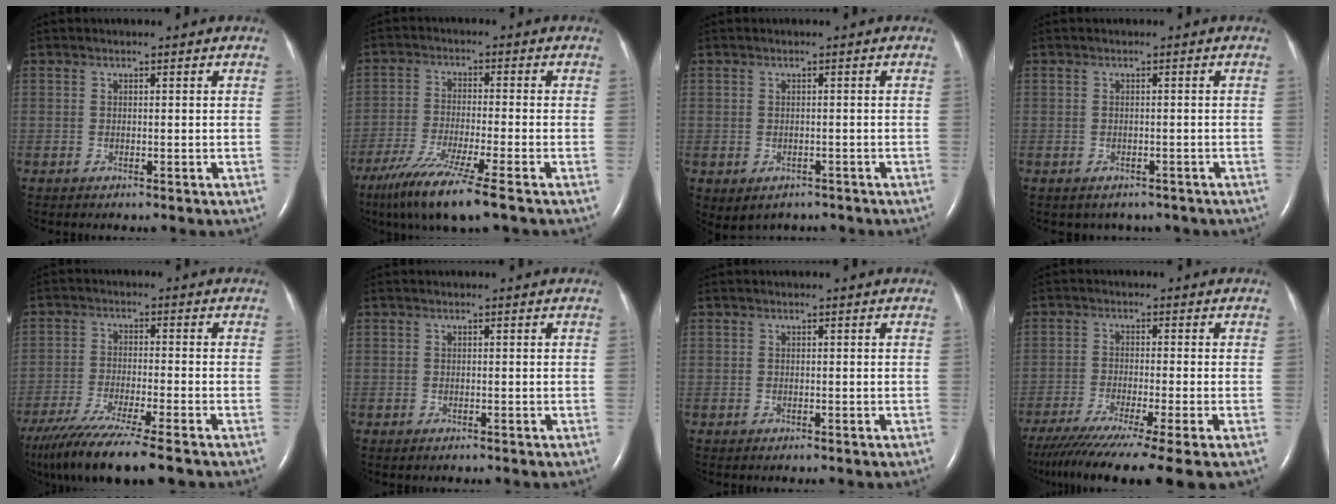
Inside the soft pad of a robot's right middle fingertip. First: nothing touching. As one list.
[{"total": 11.1, "force": [-7.6, -0.6, 8.0], "torque": [-0.150, -0.038, -0.133]}, {"total": 4.0, "force": [-2.6, 2.8, 1.3], "torque": [-0.018, 0.006, -0.028]}, {"total": 4.2, "force": [-3.4, 2.4, 0.8], "torque": [-0.005, 0.011, -0.036]}, {"total": 13.3, "force": [-10.3, 0.1, 8.5], "torque": [-0.158, -0.043, -0.172]}, {"total": 0.0}, {"total": 0.0}, {"total": 15.6, "force": [-12.0, -0.6, 10.0], "torque": [-0.151, -0.049, -0.191]}]